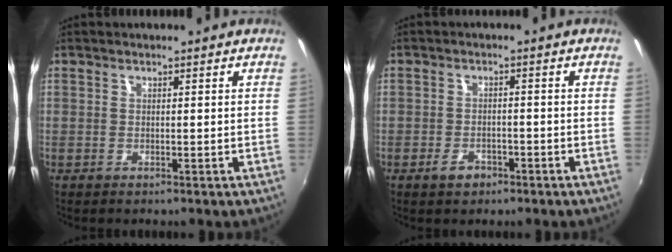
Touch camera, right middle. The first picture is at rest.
{"total": 3.0, "force": [-2.0, 1.7, 1.4], "torque": [-0.031, 0.002, -0.029]}